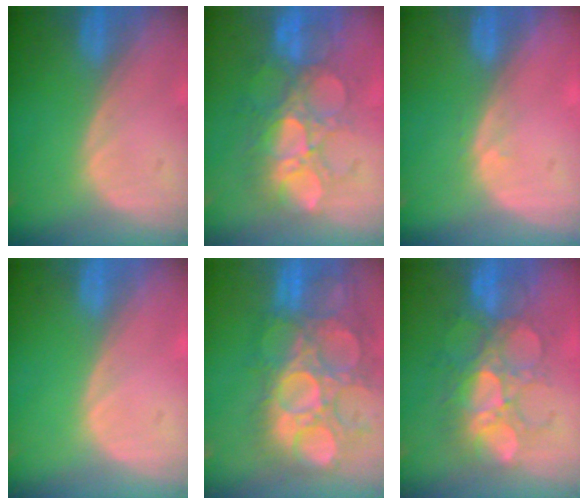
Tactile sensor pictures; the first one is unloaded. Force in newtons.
{"total": 10.0, "press": 9.3, "slide": 3.6}
{"total": 1.0, "press": 0.7, "slide": 0.7}
{"total": 0.0}
{"total": 13.8, "press": 12.5, "slide": 5.8}
{"total": 9.1, "press": 9.0, "slide": 1.8}